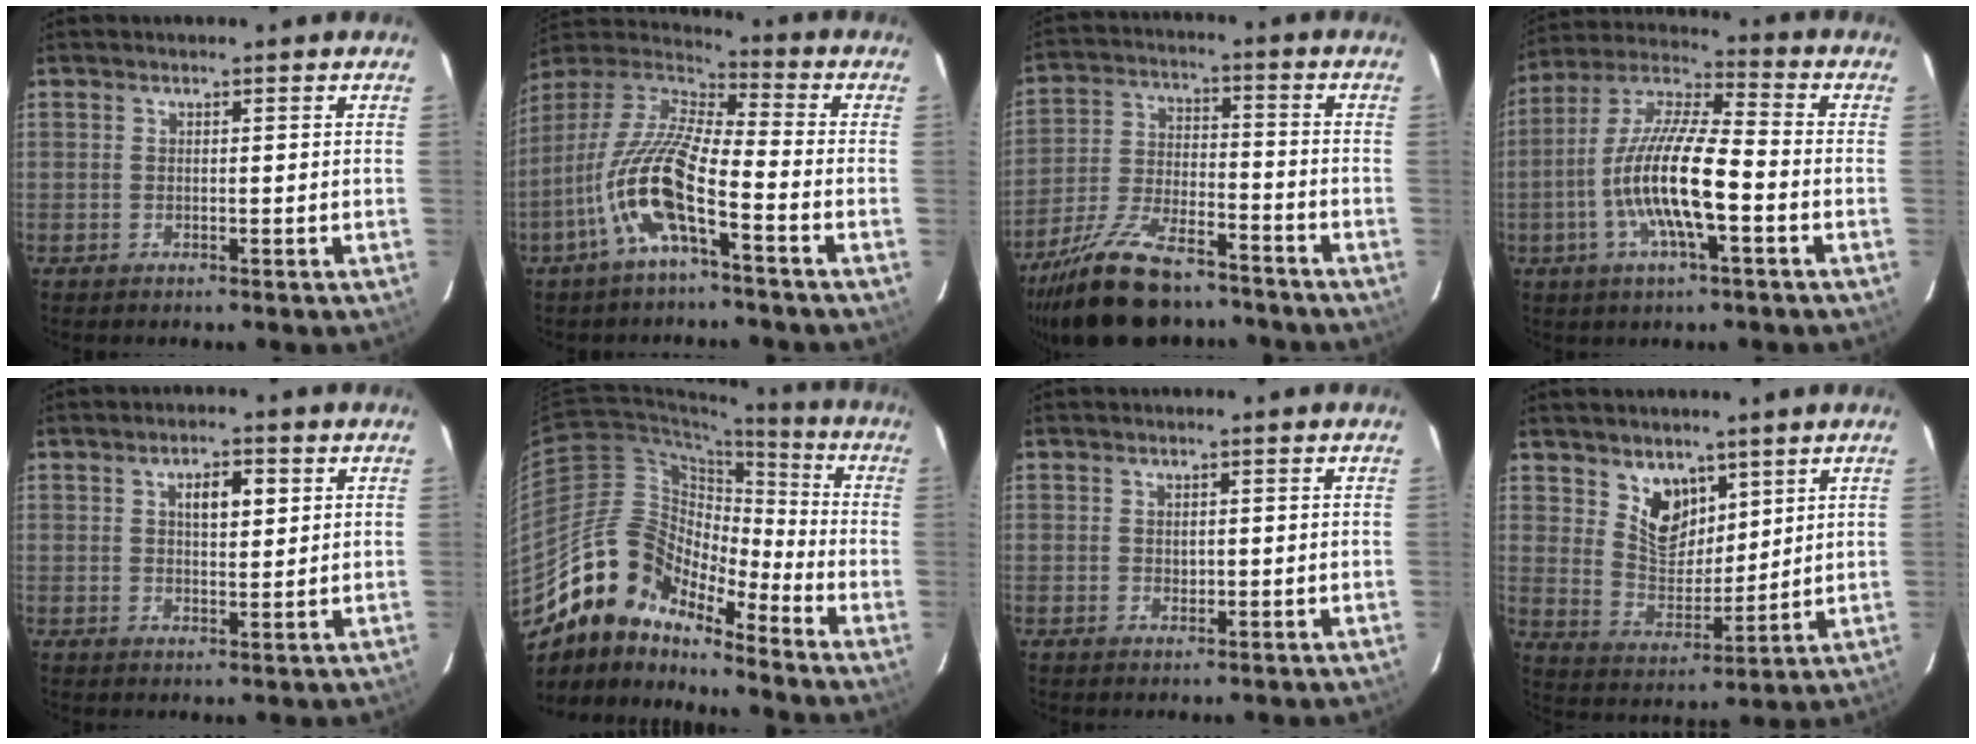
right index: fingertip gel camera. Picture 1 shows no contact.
{"total": 14.7, "force": [-6.6, 3.0, 12.7], "torque": [-0.252, -0.010, -0.133]}
{"total": 19.2, "force": [-15.5, 6.8, 9.1], "torque": [-0.191, -0.015, -0.254]}
{"total": 15.2, "force": [-4.2, 3.3, 14.3], "torque": [-0.280, -0.003, -0.084]}
{"total": 4.6, "force": [1.6, 2.0, 3.9], "torque": [-0.063, 0.011, 0.029]}
{"total": 13.8, "force": [-11.8, 5.4, 4.7], "torque": [-0.076, 0.021, -0.237]}
{"total": 1.3, "force": [0.1, 1.0, 0.7], "torque": [-0.009, 0.001, 0.003]}
{"total": 8.5, "force": [5.4, 5.3, 3.8], "torque": [-0.059, -0.004, 0.111]}